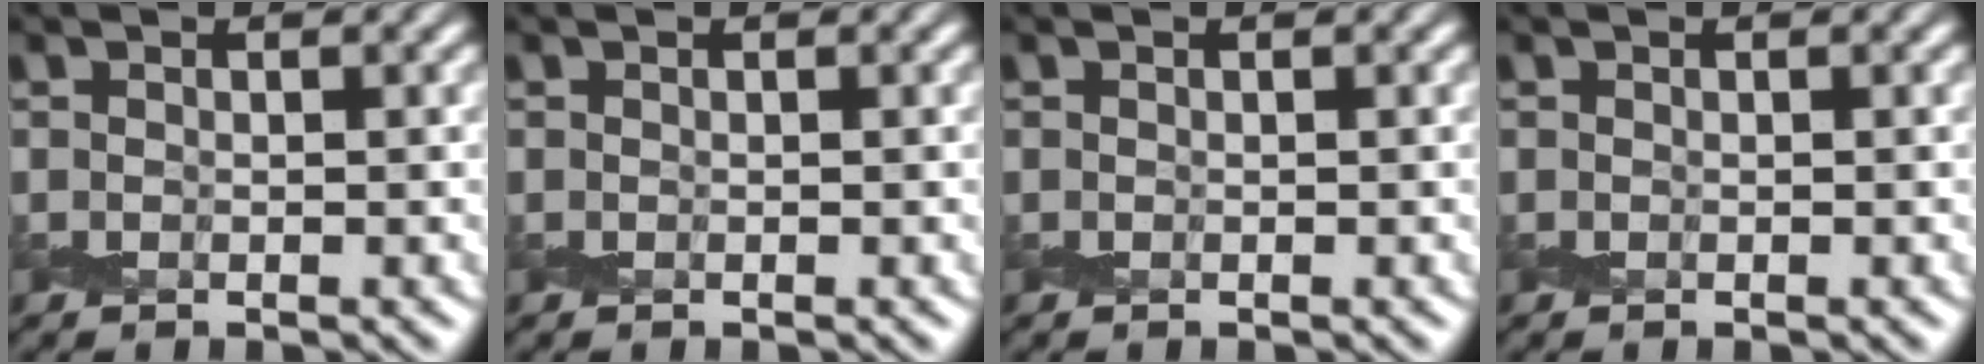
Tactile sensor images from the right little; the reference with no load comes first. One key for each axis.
{"total": 0.0}
{"total": 0.0}
{"total": 0.0}